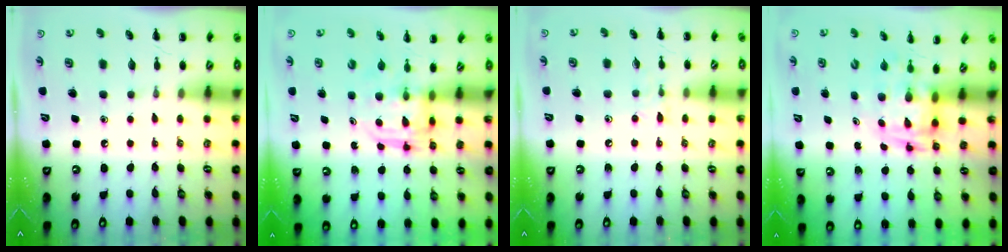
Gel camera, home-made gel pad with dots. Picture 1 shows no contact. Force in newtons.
{"total": 3.2, "press": 3.2, "slide": 0.2}
{"total": 5.4, "press": 5.1, "slide": 1.9}
{"total": 3.4, "press": 3.3, "slide": 0.6}